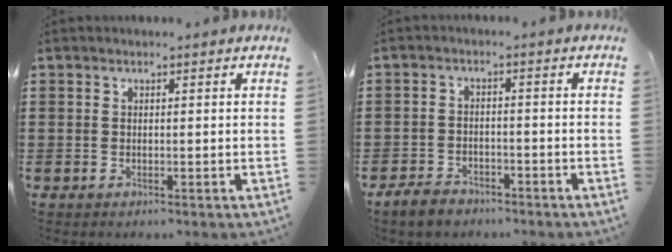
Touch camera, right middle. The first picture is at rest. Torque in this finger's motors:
{"motor_torque": [2.01, 0.10, 0.39, 0.08]}